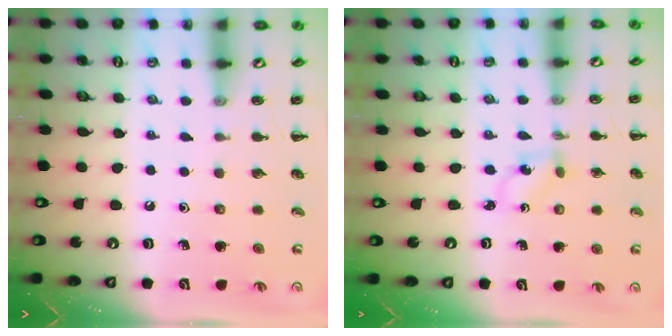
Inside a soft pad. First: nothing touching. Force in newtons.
{"total": 0.9, "press": 0.8, "slide": 0.5}